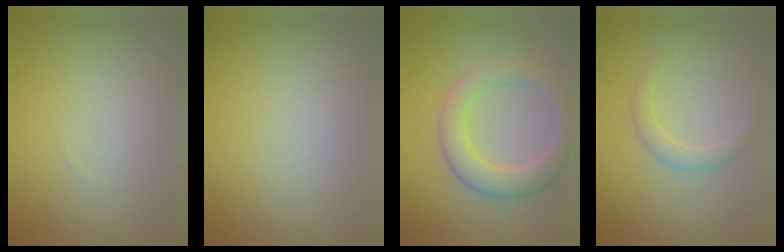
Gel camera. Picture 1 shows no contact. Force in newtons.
{"total": 0.0}
{"total": 4.3, "press": 4.3, "slide": 0.2}
{"total": 1.7, "press": 1.7, "slide": 0.1}